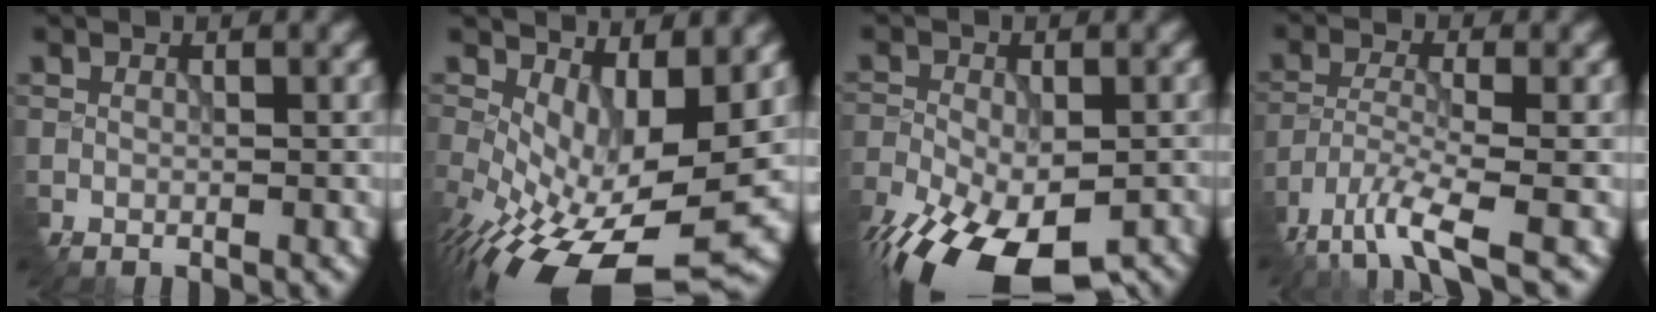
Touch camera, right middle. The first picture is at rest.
{"total": 11.5, "force": [-2.9, 5.7, 9.5], "torque": [-0.171, -0.033, -0.028]}
{"total": 14.8, "force": [-10.0, 6.9, 8.4], "torque": [-0.154, -0.051, -0.140]}
{"total": 5.9, "force": [-4.5, 1.2, 3.5], "torque": [-0.074, -0.009, -0.087]}